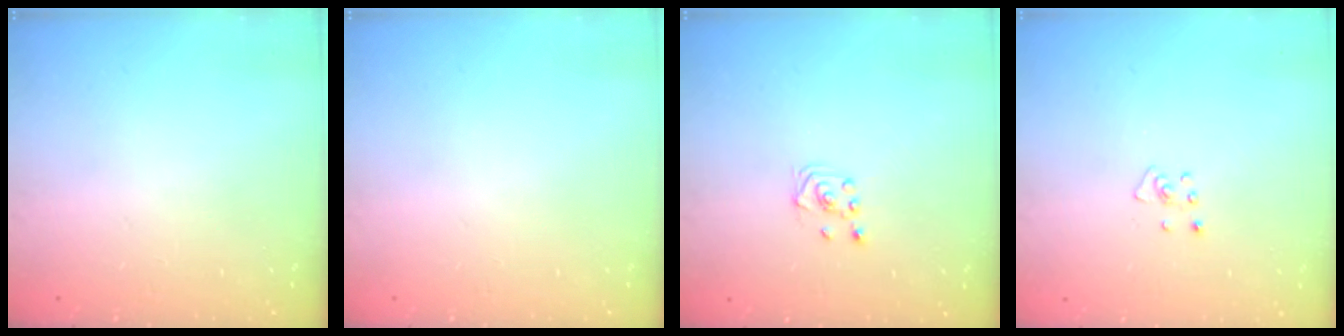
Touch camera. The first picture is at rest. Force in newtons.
{"total": 0.0}
{"total": 2.3, "press": 2.2, "slide": 0.7}
{"total": 3.6, "press": 3.6, "slide": 0.2}